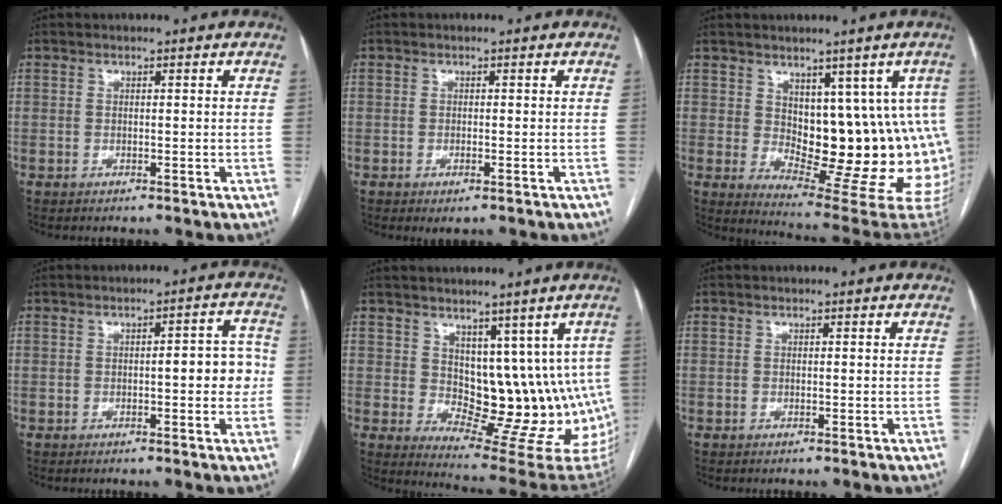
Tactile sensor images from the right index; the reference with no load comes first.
{"total": 1.5, "force": [-0.8, 0.4, 1.2], "torque": [-0.019, -0.003, -0.007]}
{"total": 15.2, "force": [3.0, 7.4, 12.9], "torque": [-0.141, -0.008, 0.059]}
{"total": 5.1, "force": [-0.5, 1.6, 4.8], "torque": [-0.052, 0.014, -0.009]}
{"total": 13.3, "force": [4.2, 8.2, 9.5], "torque": [-0.097, -0.003, 0.086]}
{"total": 0.0}